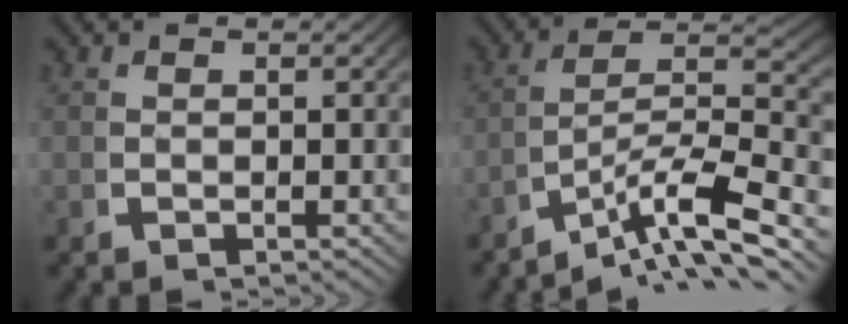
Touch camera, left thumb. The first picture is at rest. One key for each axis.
{"total": 8.9, "fx": -3.3, "fy": 5.0, "fz": 6.6, "tx": -0.113, "ty": -0.026, "tz": -0.044}